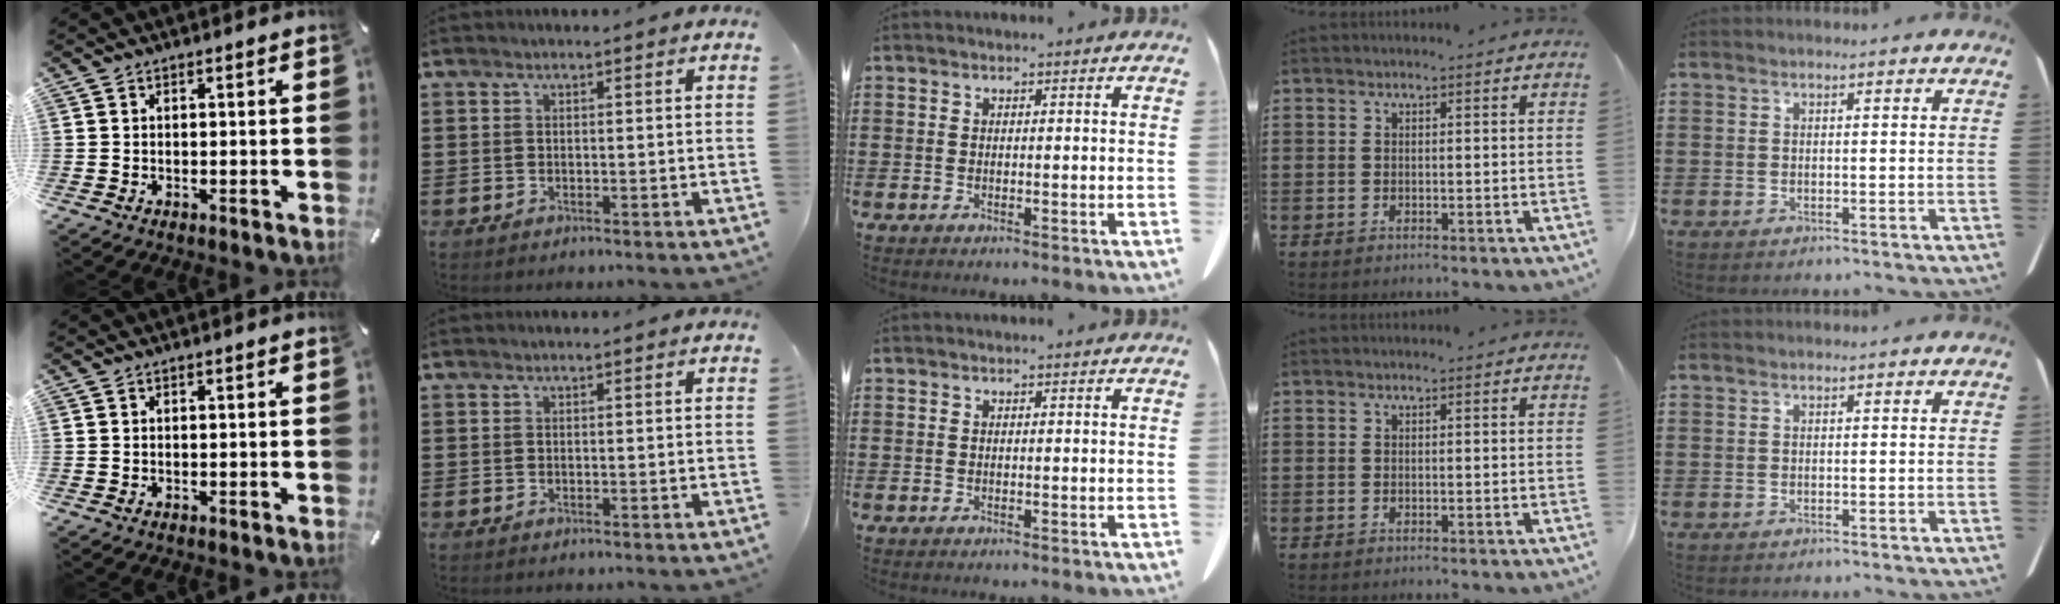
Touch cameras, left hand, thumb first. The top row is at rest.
{}